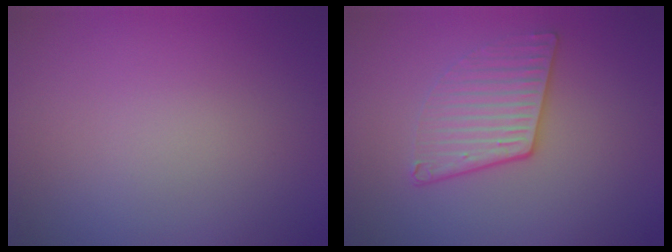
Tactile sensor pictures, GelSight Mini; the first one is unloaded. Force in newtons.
{"total": 3.2, "press": 2.9, "slide": 1.5}